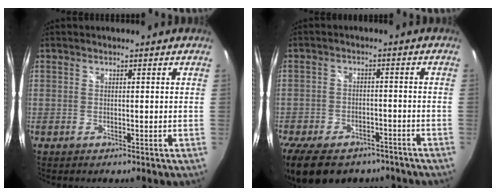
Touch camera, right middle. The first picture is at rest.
{"total": 17.2, "force": [-12.6, 8.8, 7.9], "torque": [-0.189, -0.021, -0.186]}